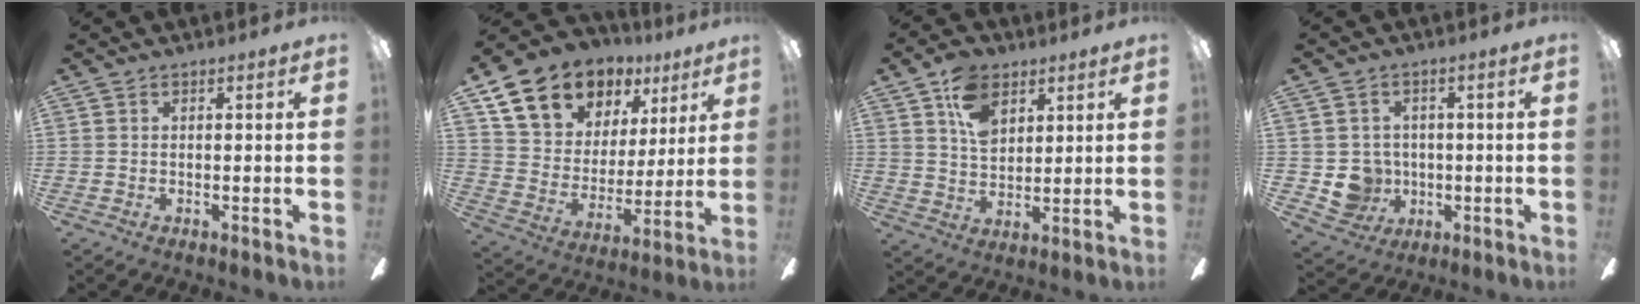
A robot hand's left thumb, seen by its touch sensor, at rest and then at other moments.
{"total": 14.8, "force": [10.3, 9.8, 4.1], "torque": [-0.088, -0.064, 0.194]}
{"total": 10.1, "force": [5.3, 6.7, 5.3], "torque": [-0.096, -0.003, 0.101]}
{"total": 7.1, "force": [0.2, 7.0, 1.2], "torque": [-0.046, -0.005, 0.012]}